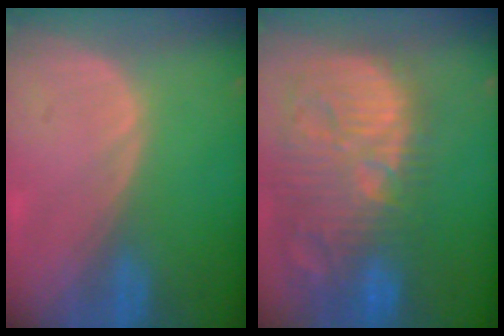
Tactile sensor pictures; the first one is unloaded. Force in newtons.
{"total": 15.0, "press": 13.0, "slide": 7.4}